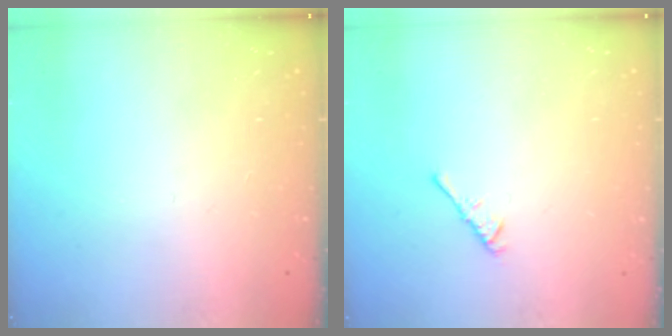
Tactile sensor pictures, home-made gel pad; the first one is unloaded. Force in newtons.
{"total": 2.4, "press": 2.3, "slide": 0.6}